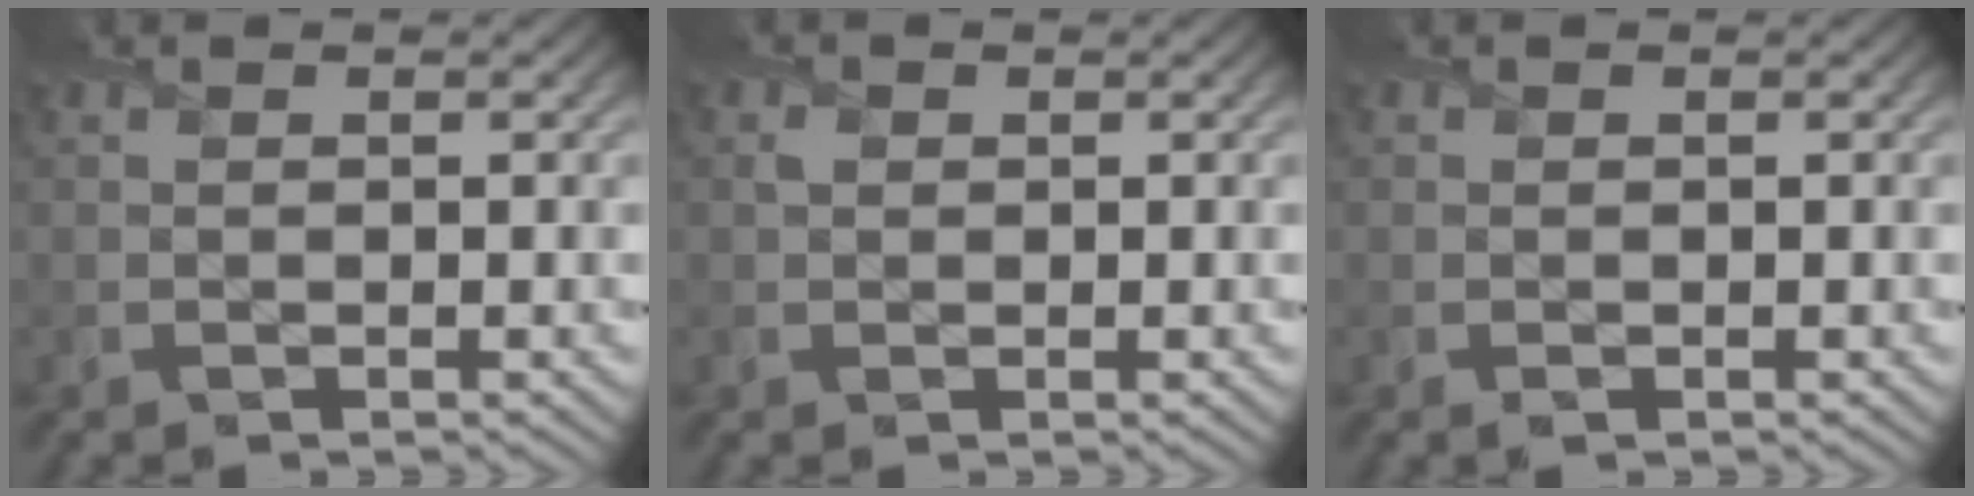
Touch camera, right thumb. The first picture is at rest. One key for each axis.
{"total": 1.0, "fx": 0.2, "fy": 1.0, "fz": 0.3, "tx": -0.008, "ty": -0.002, "tz": 0.001}
{"total": 0.7, "fx": -0.2, "fy": 0.6, "fz": 0.3, "tx": -0.006, "ty": -0.007, "tz": -0.004}